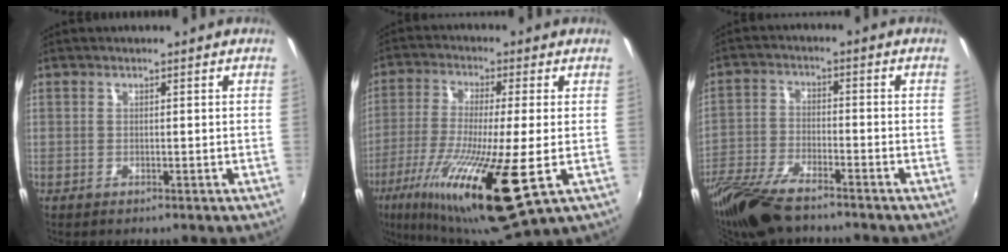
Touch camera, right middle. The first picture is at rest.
{"total": 20.2, "force": [-7.8, 3.1, 18.3], "torque": [-0.371, -0.058, -0.143]}
{"total": 13.6, "force": [-10.7, 3.7, 7.4], "torque": [-0.175, -0.027, -0.209]}